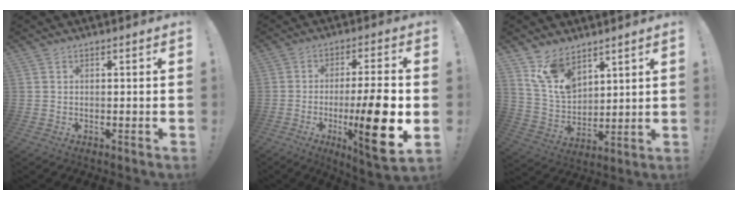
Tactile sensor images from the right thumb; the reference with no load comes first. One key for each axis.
{"total": 17.8, "fx": -4.4, "fy": 3.3, "fz": 17.0, "tx": -0.265, "ty": 0.005, "tz": -0.061}
{"total": 12.1, "fx": 8.7, "fy": 6.7, "fz": 5.1, "tx": -0.114, "ty": -0.044, "tz": 0.175}